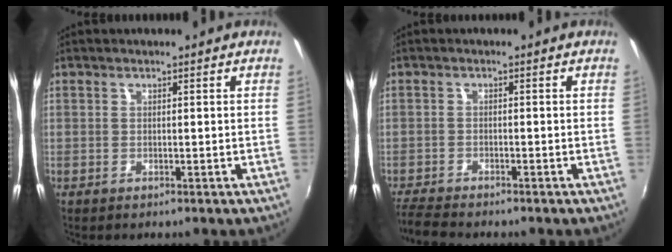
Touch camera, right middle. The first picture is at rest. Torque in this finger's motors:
{"motor_torque": [0.30, -0.32, 0.02, 0.02]}